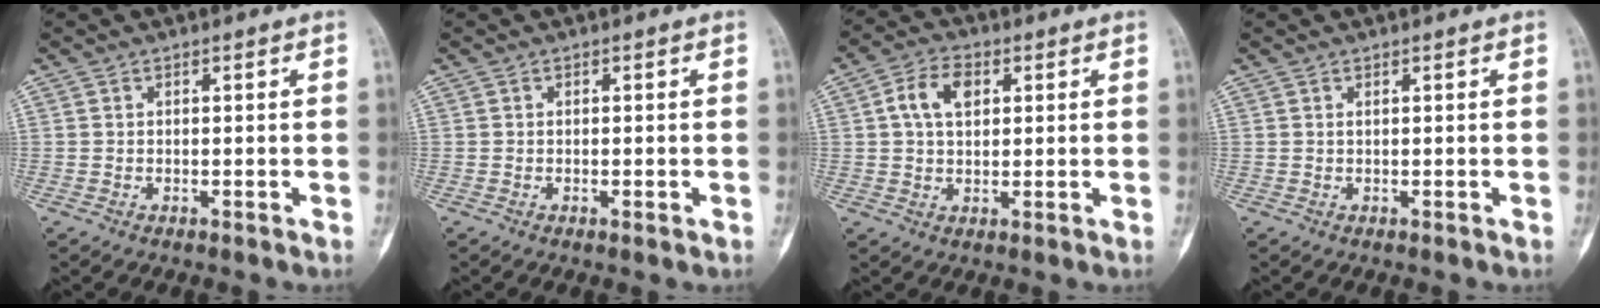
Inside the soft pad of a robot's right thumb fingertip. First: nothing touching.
{"total": 1.0, "force": [-0.3, 0.3, 0.9], "torque": [-0.013, -0.001, -0.005]}
{"total": 7.1, "force": [1.8, 4.6, 5.1], "torque": [-0.087, 0.009, 0.030]}
{"total": 0.0}